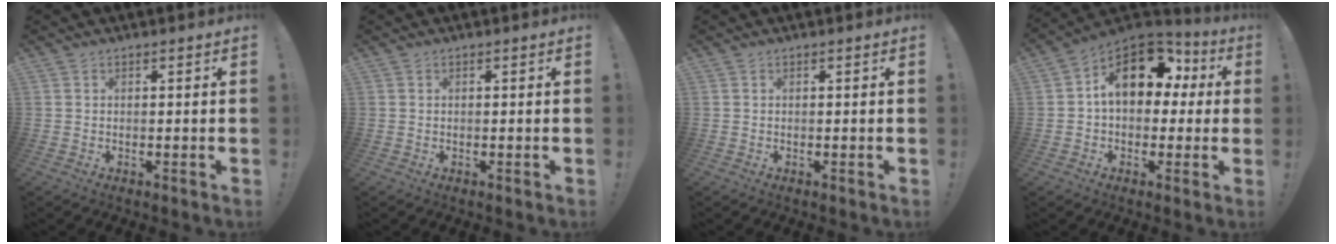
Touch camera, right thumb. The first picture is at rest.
{"total": 0.0}
{"total": 0.0}
{"total": 16.1, "force": [5.2, 10.9, 10.7], "torque": [-0.150, -0.010, 0.097]}